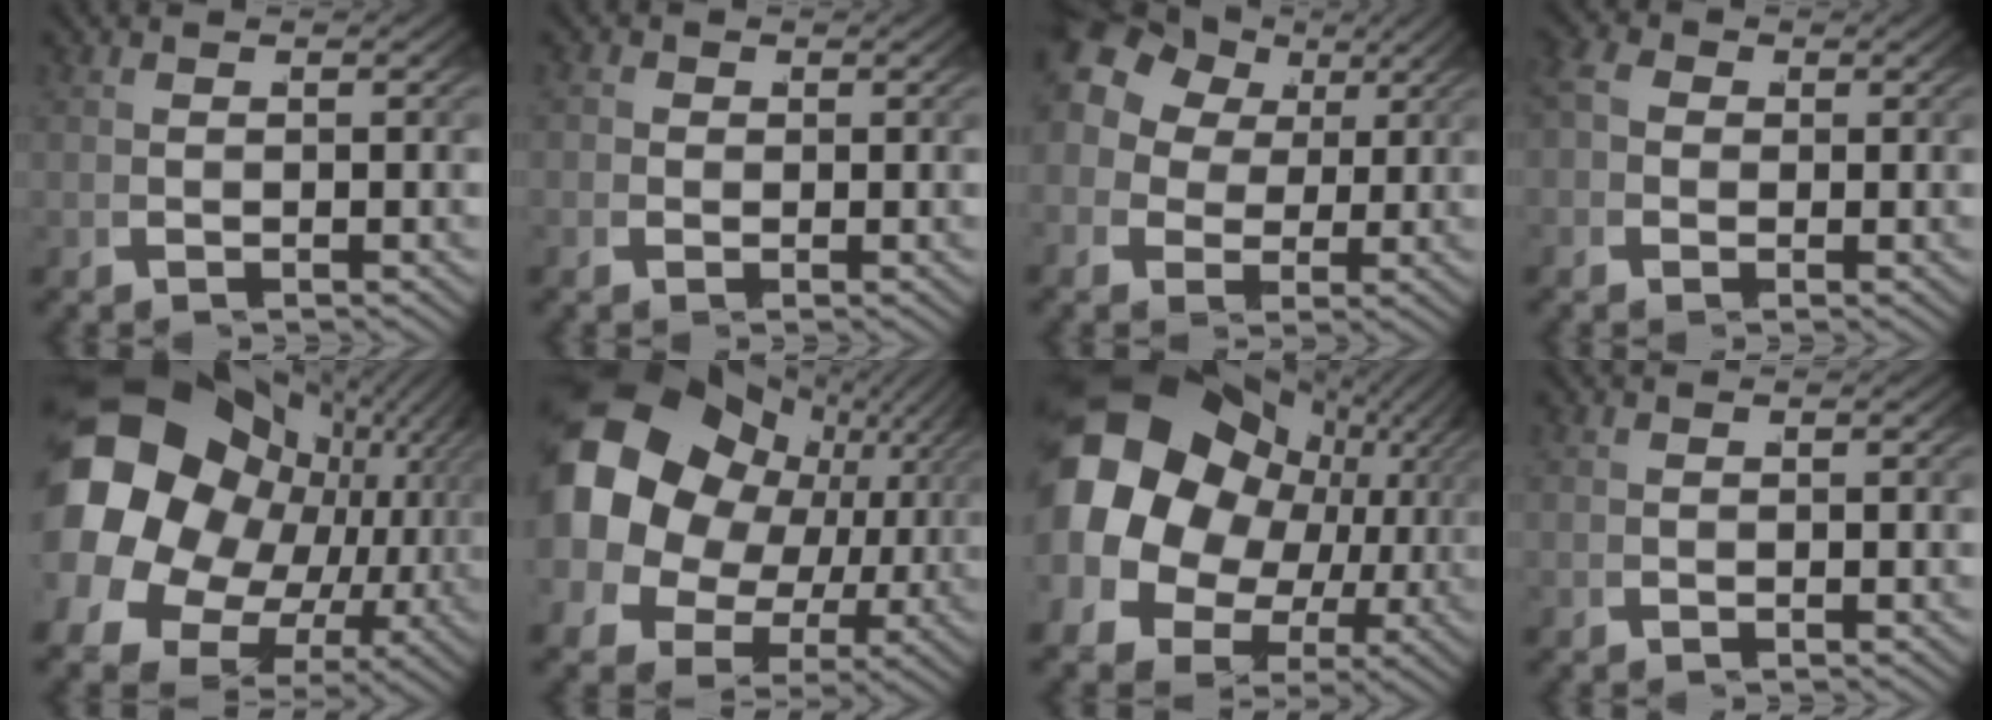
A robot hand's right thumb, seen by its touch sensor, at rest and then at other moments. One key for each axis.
{"total": 0.9, "fx": -0.1, "fy": 0.9, "fz": -0.1, "tx": 0.007, "ty": 0.001, "tz": -0.007}
{"total": 9.4, "fx": 3.6, "fy": 7.3, "fz": 4.8, "tx": -0.111, "ty": 0.002, "tz": 0.054}
{"total": 2.3, "fx": 0.3, "fy": 2.2, "fz": 0.8, "tx": -0.020, "ty": 0.004, "tz": -0.005}
{"total": 25.5, "fx": 2.0, "fy": 19.6, "fz": 16.2, "tx": -0.305, "ty": -0.031, "tz": 0.026}
{"total": 17.3, "fx": 1.5, "fy": 13.2, "fz": 11.1, "tx": -0.232, "ty": -0.028, "tz": 0.032}
{"total": 22.5, "fx": 1.9, "fy": 17.2, "fz": 14.4, "tx": -0.274, "ty": -0.020, "tz": 0.030}
{"total": 0.0}